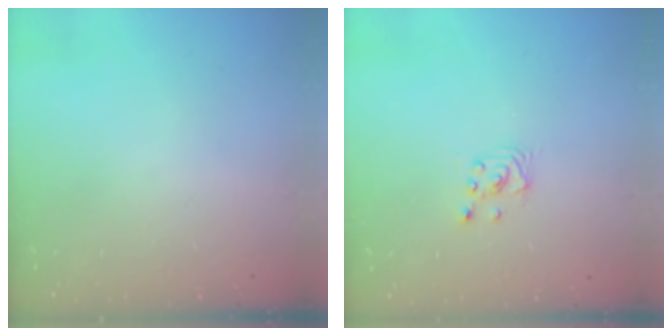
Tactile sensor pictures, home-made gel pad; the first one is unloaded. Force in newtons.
{"total": 1.7, "press": 1.6, "slide": 0.1}